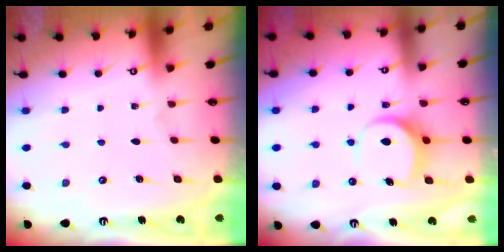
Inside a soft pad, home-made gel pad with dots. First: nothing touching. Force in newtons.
{"total": 7.6, "press": 7.6, "slide": 0.5}